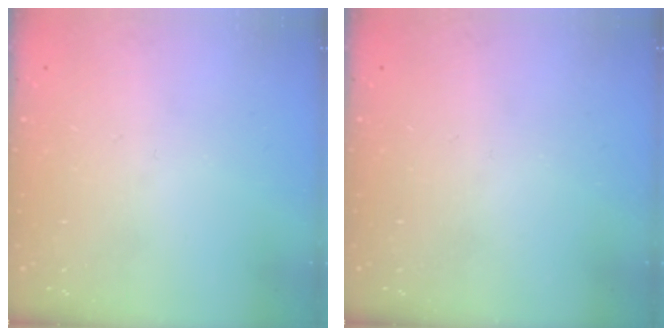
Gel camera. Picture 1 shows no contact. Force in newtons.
{"total": 0.0}